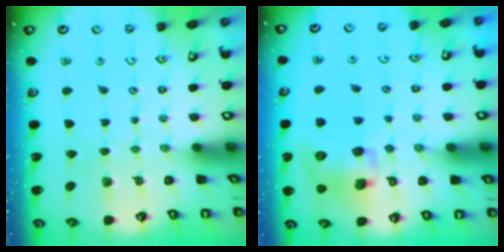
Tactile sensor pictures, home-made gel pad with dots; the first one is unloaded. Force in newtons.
{"total": 10.9, "press": 10.7, "slide": 2.0}